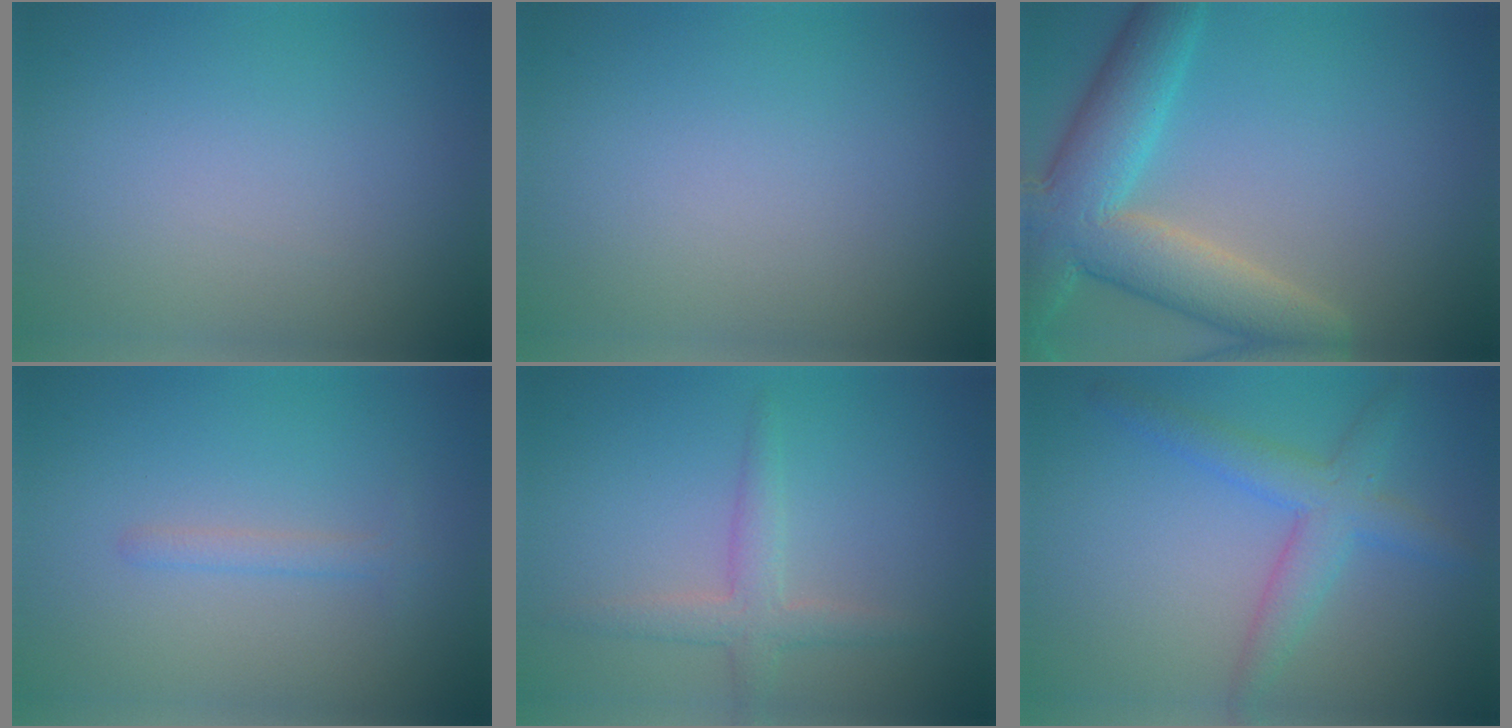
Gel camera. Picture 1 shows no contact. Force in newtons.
{"total": 0.0}
{"total": 8.9, "press": 8.8, "slide": 0.8}
{"total": 1.2, "press": 1.2, "slide": 0.1}
{"total": 2.6, "press": 2.6, "slide": 0.0}
{"total": 3.8, "press": 3.8, "slide": 0.1}